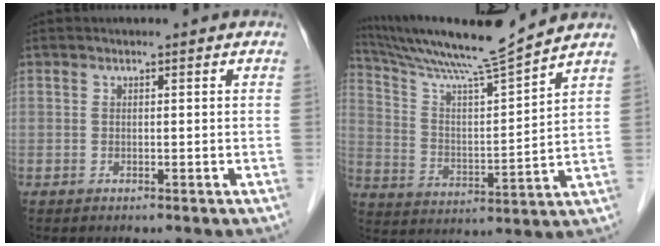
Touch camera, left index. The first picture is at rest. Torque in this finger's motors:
{"motor_torque": [0.47, -0.55, 0.29, 0.10]}